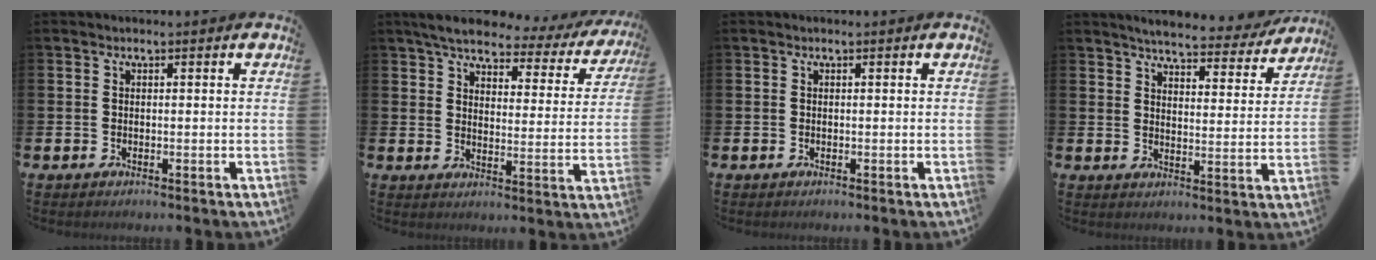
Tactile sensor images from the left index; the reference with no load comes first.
{"total": 4.9, "force": [4.1, 1.6, 2.3], "torque": [-0.061, -0.026, 0.061]}
{"total": 0.0}
{"total": 5.2, "force": [4.9, 0.8, 1.3], "torque": [-0.033, -0.034, 0.080]}